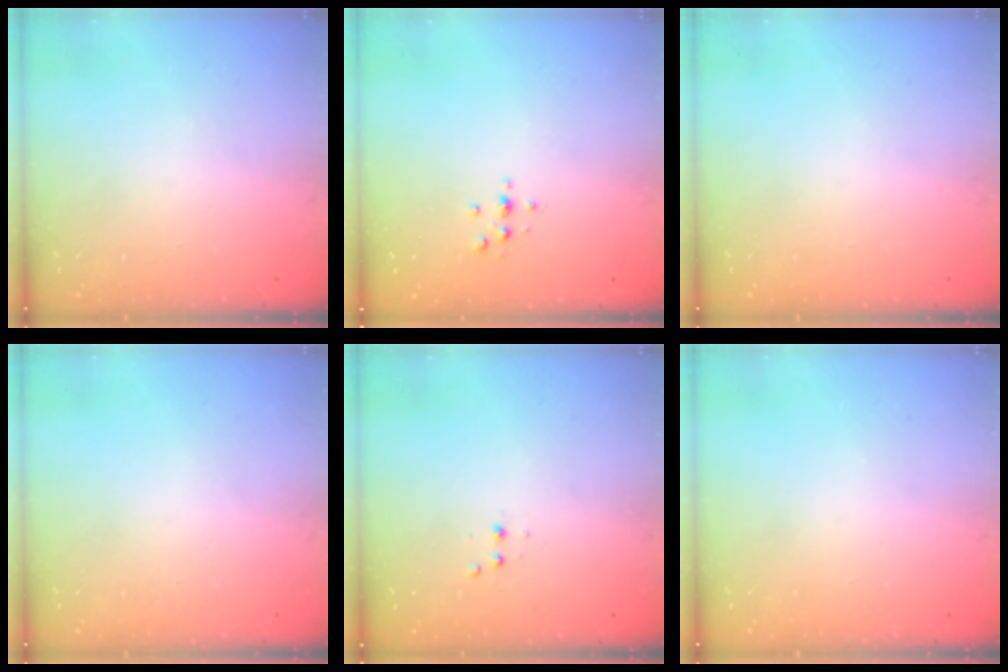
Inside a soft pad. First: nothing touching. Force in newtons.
{"total": 2.4, "press": 2.4, "slide": 0.3}
{"total": 0.0}
{"total": 0.0}
{"total": 2.5, "press": 2.4, "slide": 0.5}
{"total": 0.0}